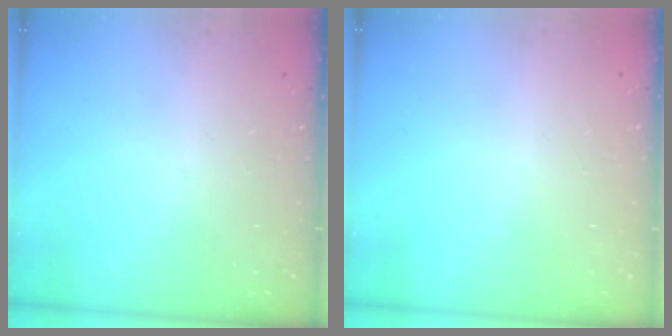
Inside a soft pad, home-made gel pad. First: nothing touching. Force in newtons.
{"total": 2.7, "press": 2.7, "slide": 0.2}